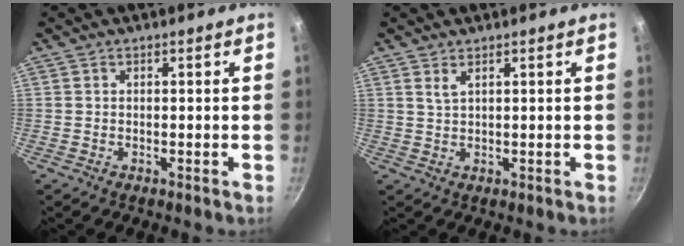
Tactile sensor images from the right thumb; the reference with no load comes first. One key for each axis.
{"total": 1.6, "fx": 1.0, "fy": 0.4, "fz": 1.2, "tx": -0.026, "ty": -0.004, "tz": 0.027}